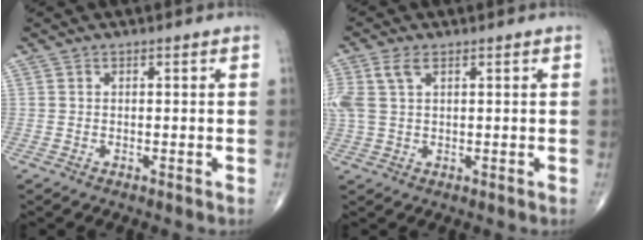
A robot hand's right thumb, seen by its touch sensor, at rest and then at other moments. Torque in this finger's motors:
{"motor_torque": [0.09, 0.09, 0.51, 0.37, 0.08]}